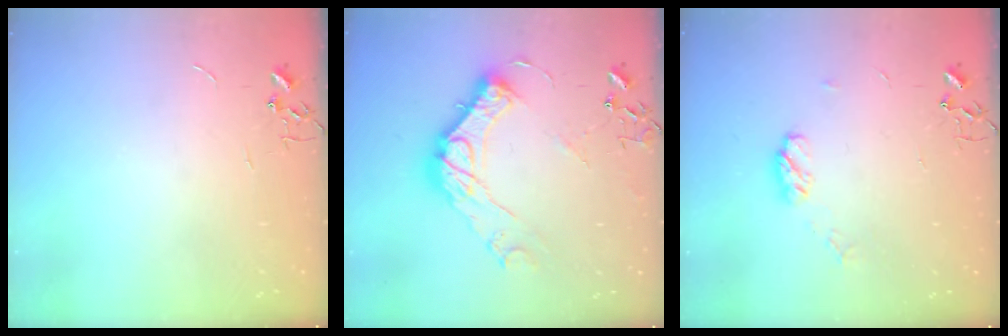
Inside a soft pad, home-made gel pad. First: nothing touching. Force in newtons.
{"total": 17.5, "press": 17.4, "slide": 1.4}
{"total": 6.7, "press": 6.7, "slide": 0.4}